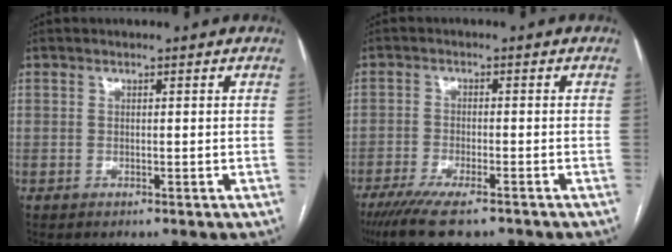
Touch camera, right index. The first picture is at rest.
{"total": 10.0, "force": [-7.7, 2.0, 6.0], "torque": [-0.092, -0.019, -0.120]}